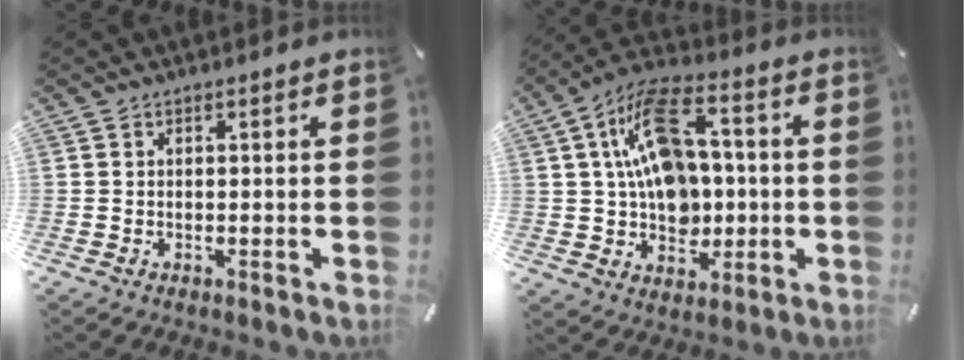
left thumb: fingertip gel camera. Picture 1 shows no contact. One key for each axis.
{"total": 15.9, "fx": 2.6, "fy": 11.3, "fz": 10.8, "tx": -0.210, "ty": 0.000, "tz": 0.047}